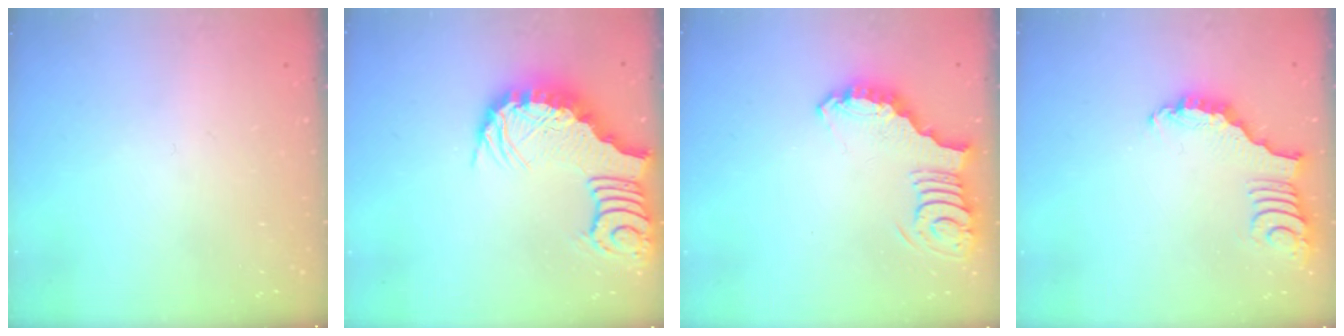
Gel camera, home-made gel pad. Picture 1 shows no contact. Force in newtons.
{"total": 3.8, "press": 3.7, "slide": 0.7}
{"total": 3.6, "press": 3.5, "slide": 0.7}
{"total": 2.2, "press": 2.2, "slide": 0.3}